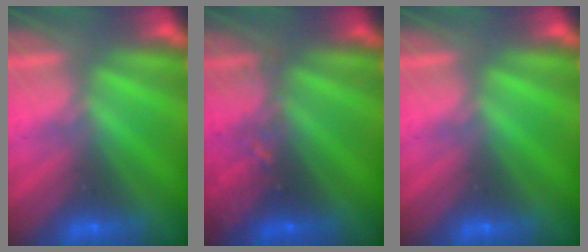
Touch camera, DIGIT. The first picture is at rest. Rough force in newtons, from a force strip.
{"total": 2.9}
{"total": 0.0}